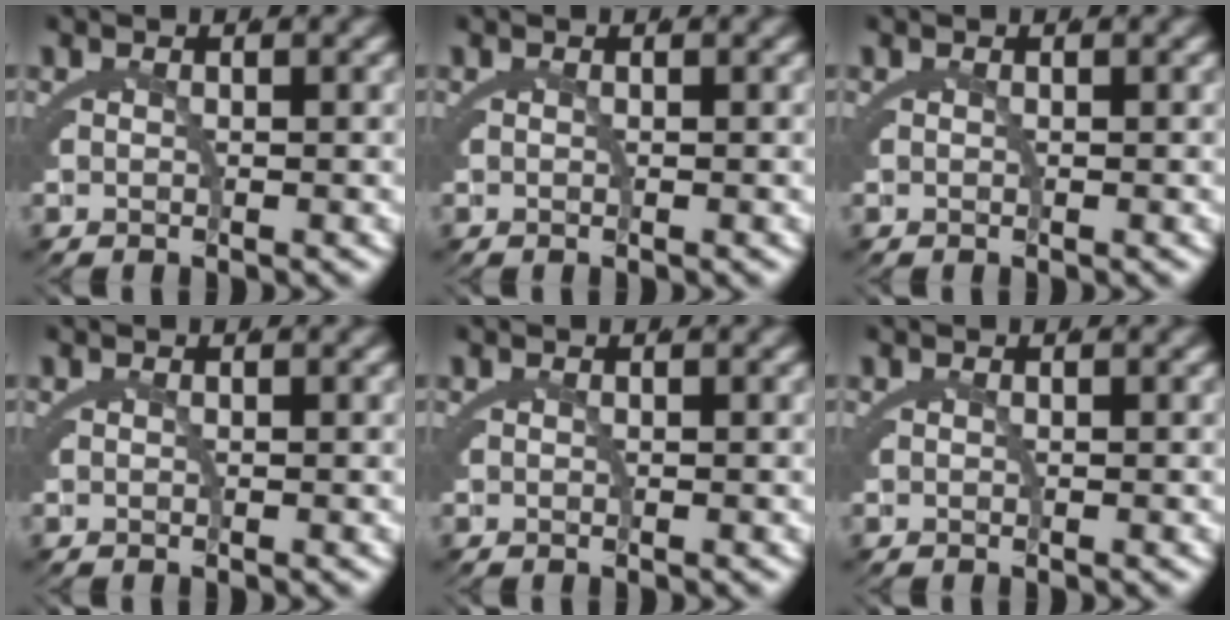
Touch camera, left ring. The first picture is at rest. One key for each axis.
{"total": 0.0}
{"total": 0.0}
{"total": 0.0}
{"total": 0.0}
{"total": 0.0}